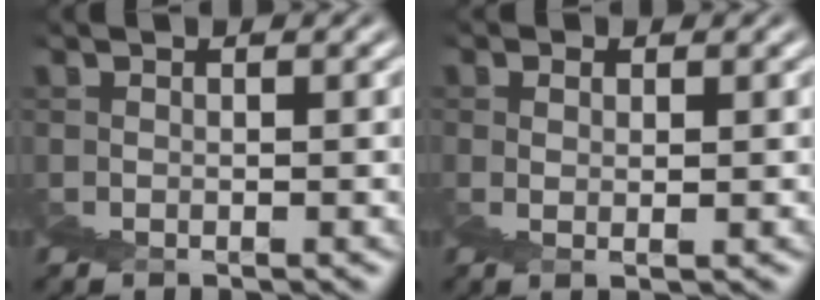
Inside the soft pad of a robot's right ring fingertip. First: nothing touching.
{"total": 3.3, "force": [1.0, -3.1, -0.7], "torque": [0.040, 0.025, 0.007]}